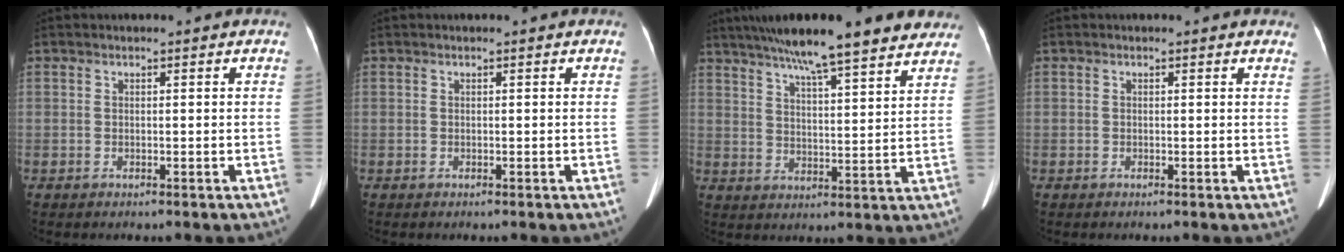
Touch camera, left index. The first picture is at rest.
{"total": 0.0}
{"total": 19.1, "force": [15.6, 2.1, 10.9], "torque": [-0.169, 0.031, 0.216]}
{"total": 0.8, "force": [0.7, 0.2, 0.2], "torque": [-0.004, -0.003, -0.005]}